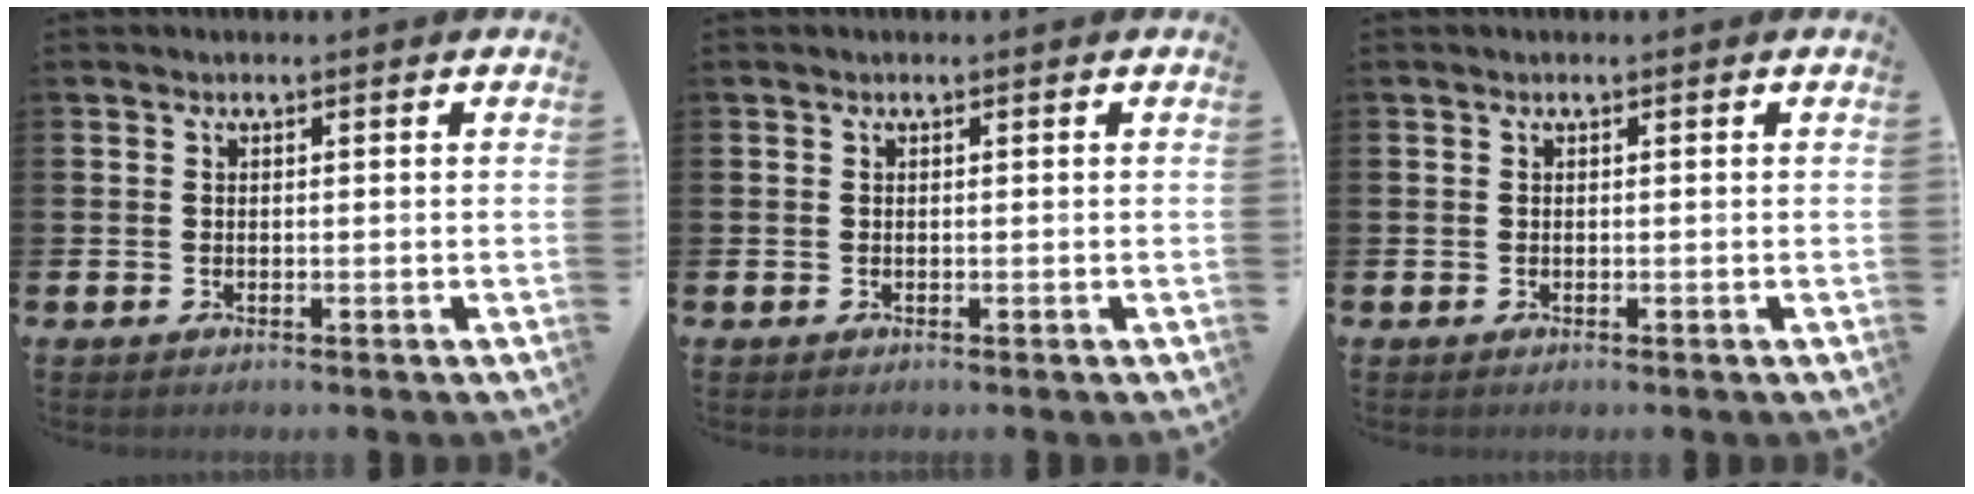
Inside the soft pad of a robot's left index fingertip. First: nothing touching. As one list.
[{"total": 0.0}, {"total": 0.0}]